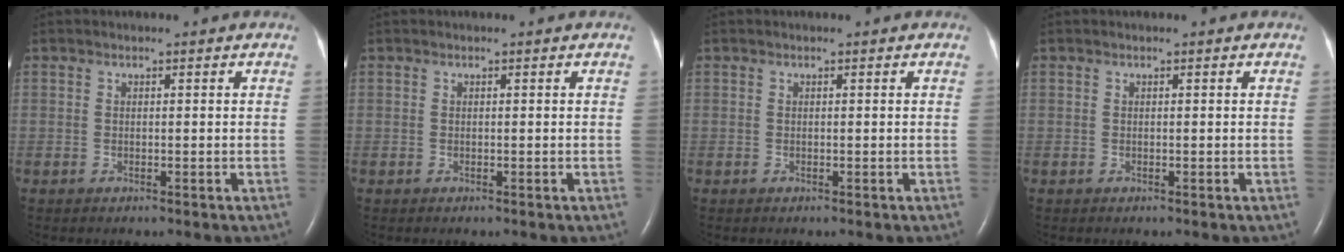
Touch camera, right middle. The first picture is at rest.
{"total": 0.0}
{"total": 0.0}
{"total": 0.0}